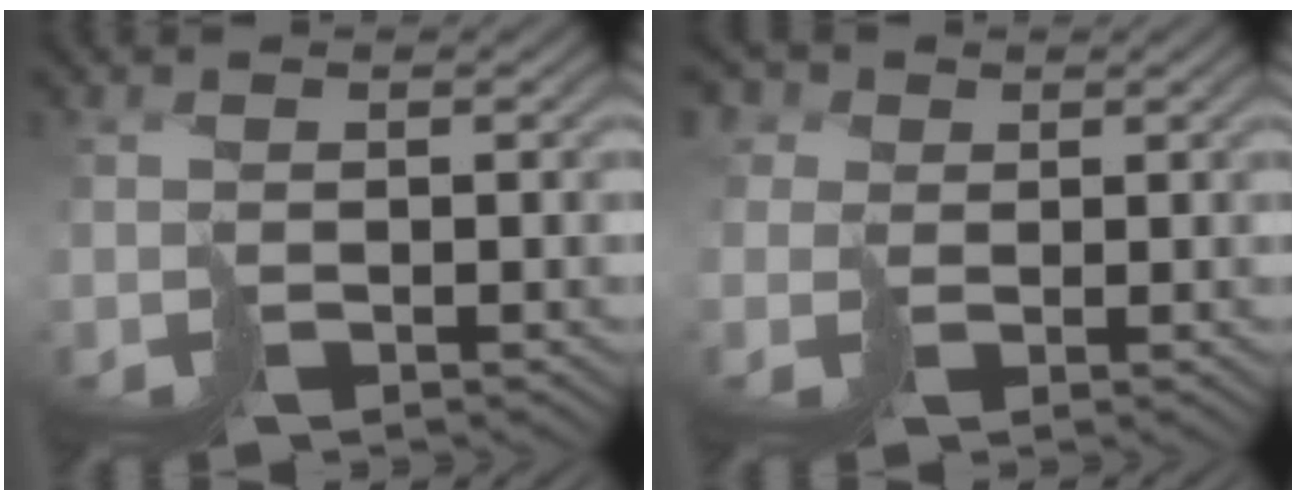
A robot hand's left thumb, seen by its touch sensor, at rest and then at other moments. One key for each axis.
{"total": 3.5, "fx": 1.3, "fy": 3.2, "fz": 0.8, "tx": -0.039, "ty": 0.005, "tz": 0.010}